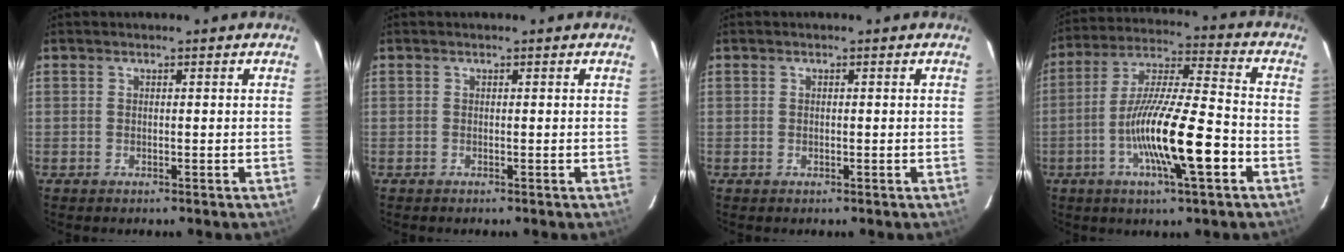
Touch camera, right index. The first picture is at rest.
{"total": 0.0}
{"total": 0.0}
{"total": 16.2, "force": [-5.9, 2.0, 15.0], "torque": [-0.280, -0.009, -0.110]}